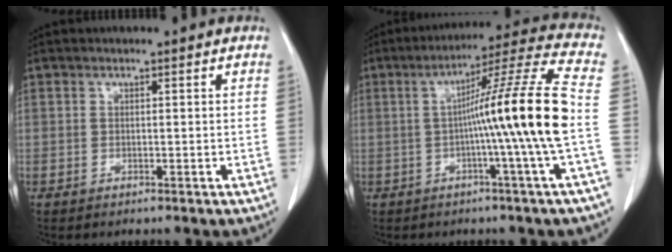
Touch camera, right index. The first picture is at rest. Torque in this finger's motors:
{"motor_torque": [1.68, -0.46, 0.93, 0.21]}